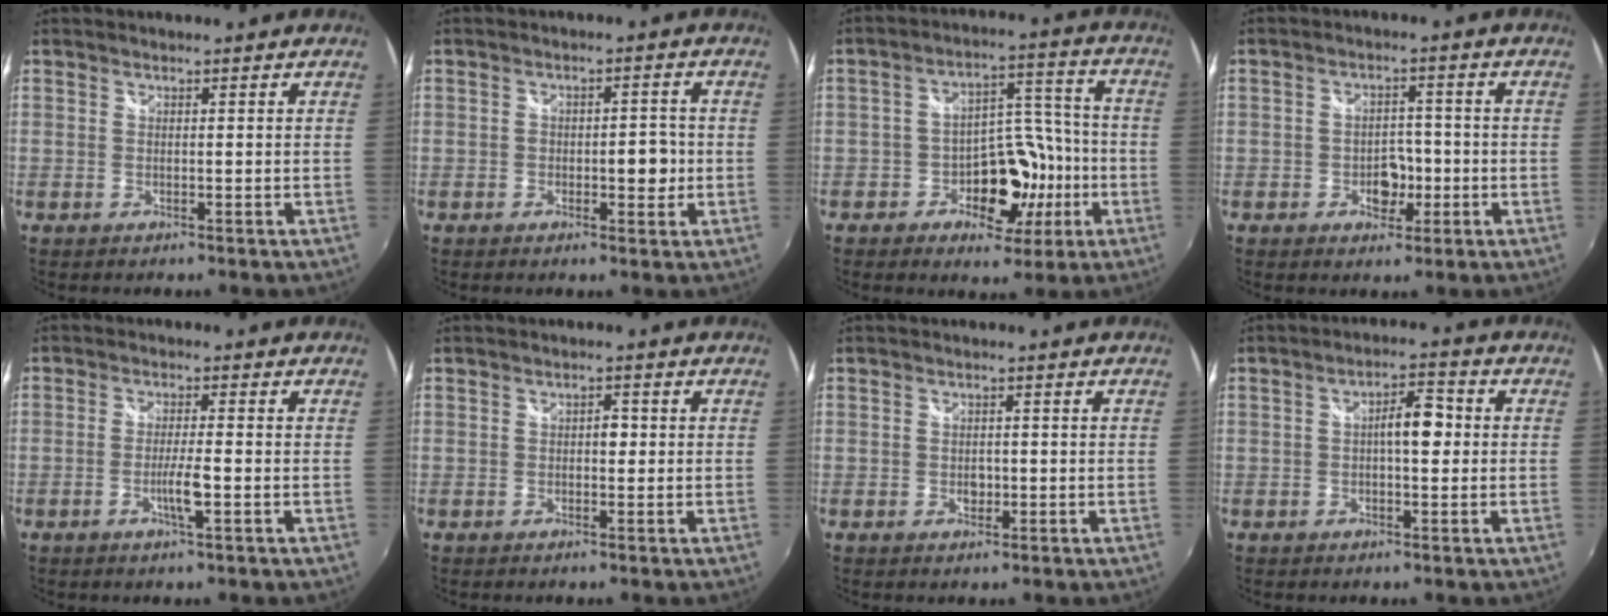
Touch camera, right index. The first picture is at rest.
{"total": 4.4, "force": [-1.1, 2.8, 3.1], "torque": [-0.043, 0.003, -0.016]}
{"total": 12.3, "force": [-4.7, 8.8, 7.2], "torque": [-0.122, 0.030, -0.060]}
{"total": 5.0, "force": [-1.7, 3.8, 2.9], "torque": [-0.047, 0.004, -0.023]}
{"total": 3.8, "force": [-1.5, 0.0, 3.6], "torque": [-0.066, -0.004, -0.028]}
{"total": 1.6, "force": [-0.1, 1.1, 1.2], "torque": [-0.017, 0.005, -0.004]}
{"total": 2.1, "force": [-0.5, 1.7, 1.1], "torque": [-0.016, 0.000, -0.008]}
{"total": 5.5, "force": [0.0, 2.0, 5.2], "torque": [-0.082, 0.013, -0.002]}